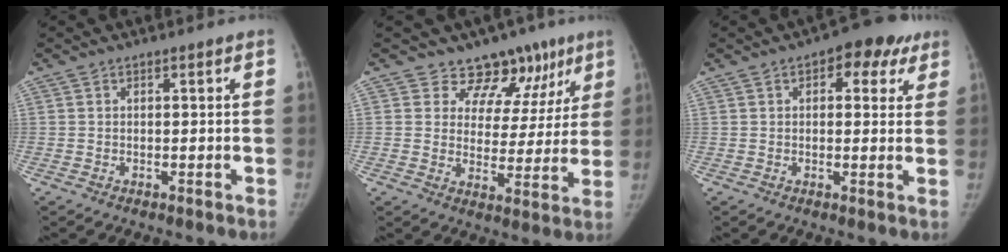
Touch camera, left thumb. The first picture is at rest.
{"total": 12.1, "force": [8.7, 8.0, 2.7], "torque": [0.016, -0.040, 0.102]}
{"total": 8.5, "force": [4.2, 4.6, 5.8], "torque": [-0.037, -0.003, 0.044]}